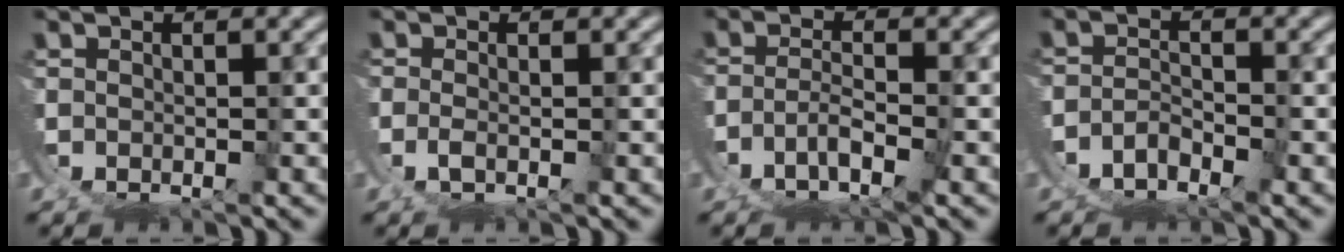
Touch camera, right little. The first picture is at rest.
{"total": 1.7, "force": [-0.2, -1.6, 0.7], "torque": [-0.009, -0.004, 0.000]}
{"total": 3.7, "force": [-2.7, -0.1, 2.5], "torque": [-0.031, -0.010, -0.041]}
{"total": 4.3, "force": [-3.2, 2.5, 1.5], "torque": [-0.029, -0.006, -0.059]}